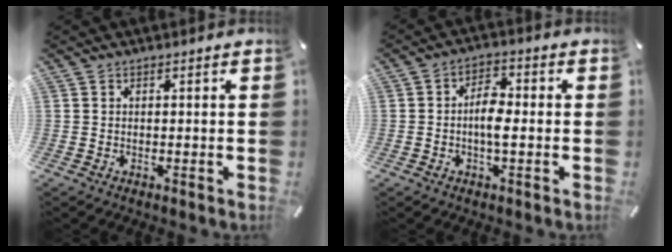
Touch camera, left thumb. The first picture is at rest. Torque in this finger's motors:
{"motor_torque": [0.56, 1.32, -0.02, -0.01, 0.05]}